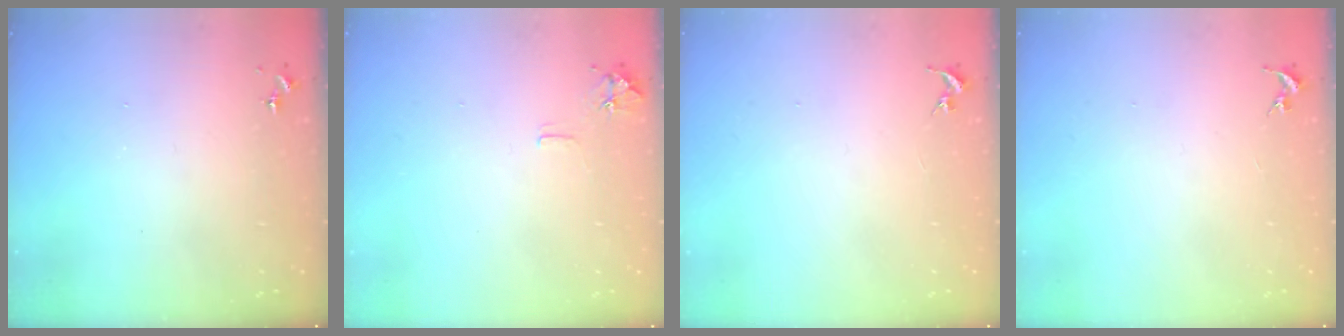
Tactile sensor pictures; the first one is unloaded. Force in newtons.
{"total": 6.3, "press": 6.3, "slide": 0.8}
{"total": 0.0}
{"total": 0.0}